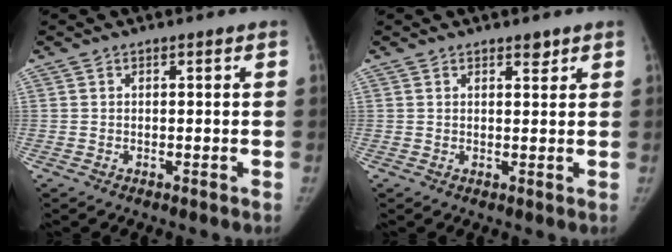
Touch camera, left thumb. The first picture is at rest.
{"total": 1.7, "force": [1.3, 0.7, 0.8], "torque": [-0.003, -0.009, 0.019]}